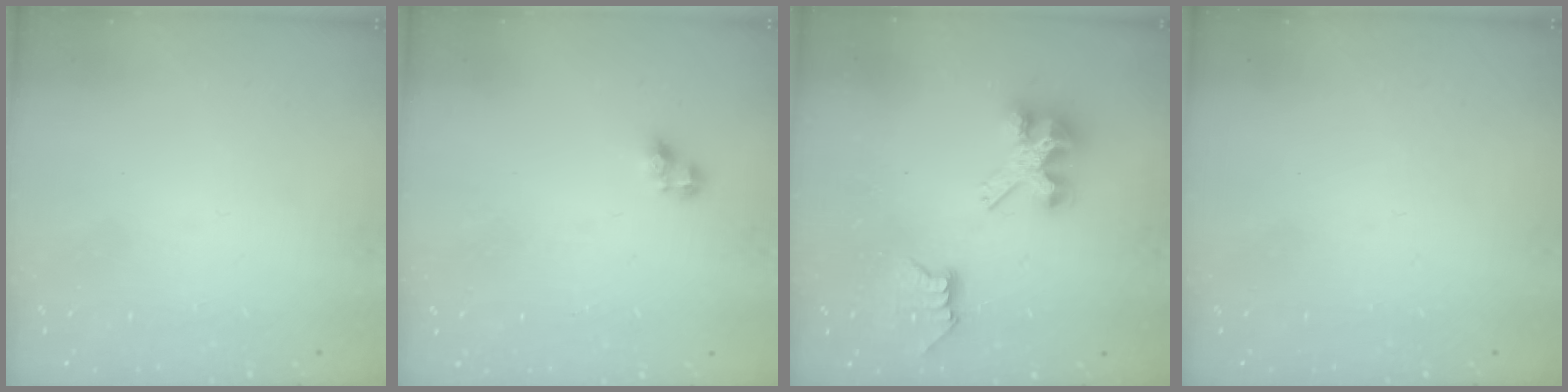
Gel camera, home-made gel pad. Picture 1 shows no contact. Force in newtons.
{"total": 4.1, "press": 4.0, "slide": 0.6}
{"total": 7.6, "press": 7.6, "slide": 0.2}
{"total": 0.0}